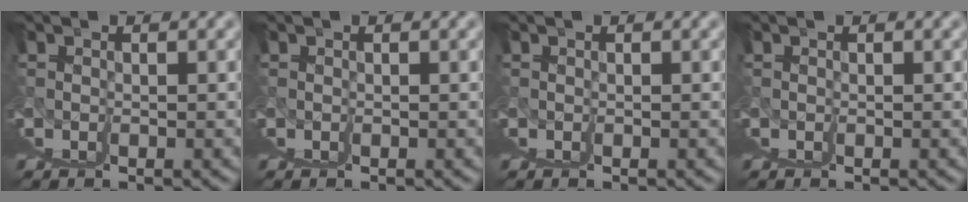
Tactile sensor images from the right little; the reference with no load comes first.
{"total": 0.0}
{"total": 0.0}
{"total": 0.0}